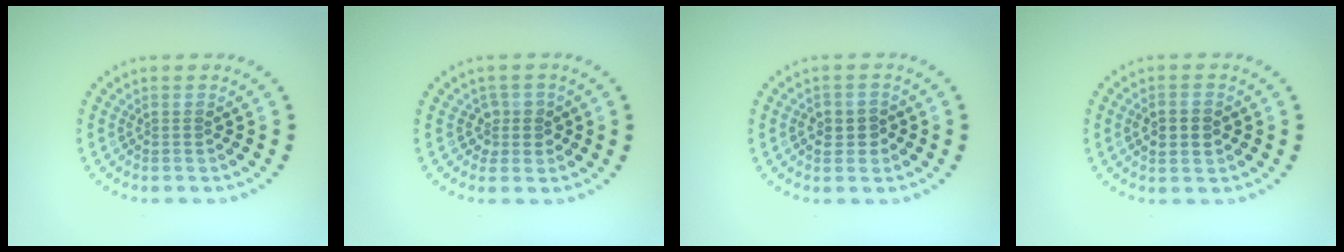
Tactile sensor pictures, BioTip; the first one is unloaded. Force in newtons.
{"total": 1.7, "press": 1.4, "slide": 1.0}
{"total": 2.3, "press": 2.3, "slide": 0.6}
{"total": 2.5, "press": 2.5, "slide": 0.1}